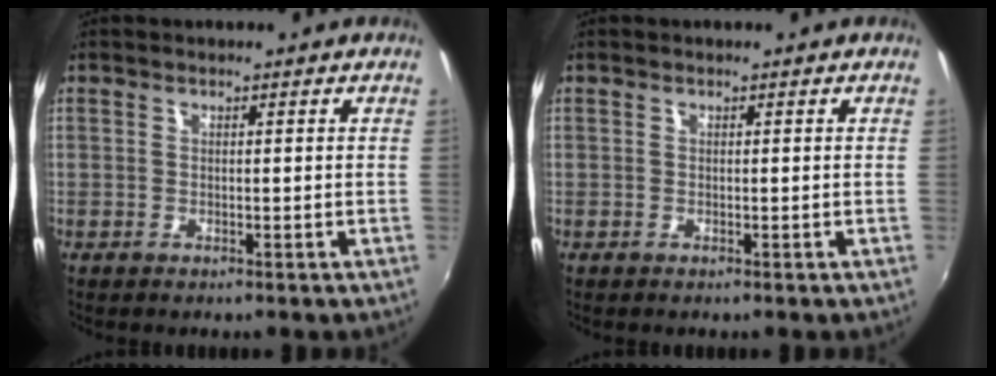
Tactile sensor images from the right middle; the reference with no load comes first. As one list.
[{"total": 0.0}]